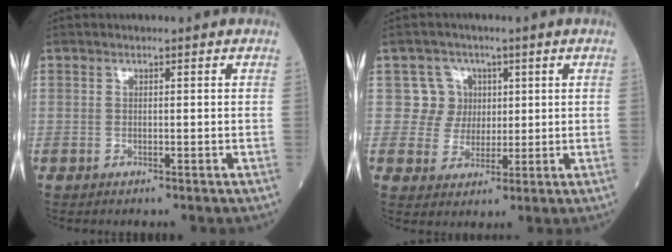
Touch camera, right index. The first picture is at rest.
{"total": 5.4, "force": [1.5, 5.2, 0.0], "torque": [0.007, 0.014, 0.030]}